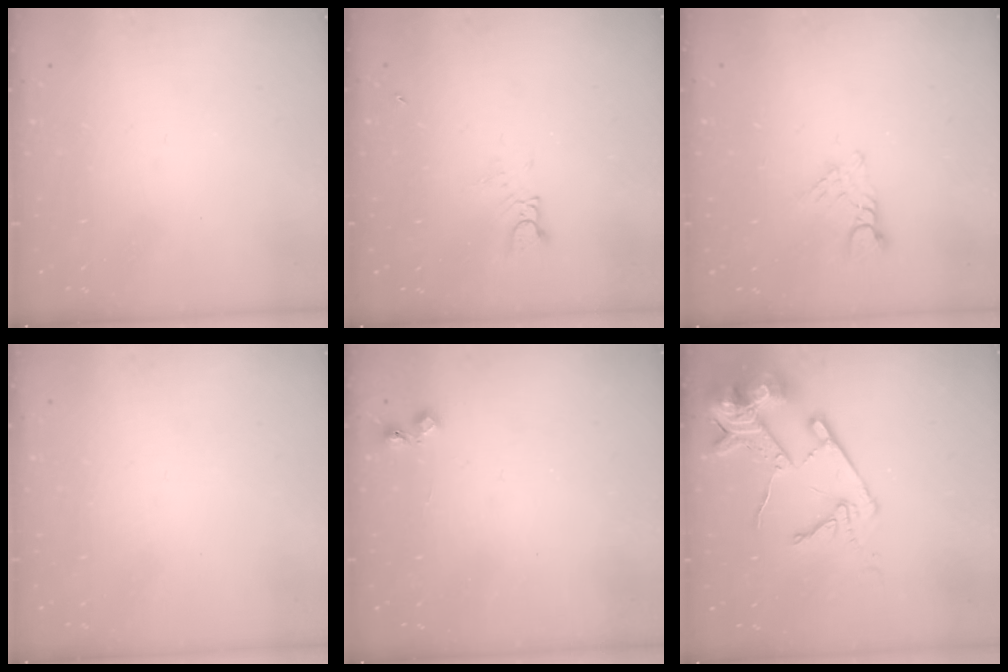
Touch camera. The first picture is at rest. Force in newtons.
{"total": 2.7, "press": 2.7, "slide": 0.3}
{"total": 3.4, "press": 3.4, "slide": 0.3}
{"total": 0.0}
{"total": 5.1, "press": 5.0, "slide": 0.6}
{"total": 16.8, "press": 16.6, "slide": 2.2}